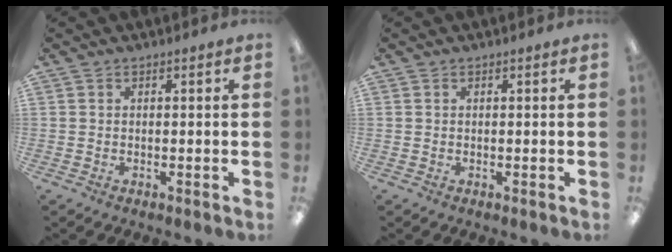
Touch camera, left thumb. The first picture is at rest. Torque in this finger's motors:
{"motor_torque": [-0.09, 0.00, 0.01, -0.10, 0.01]}